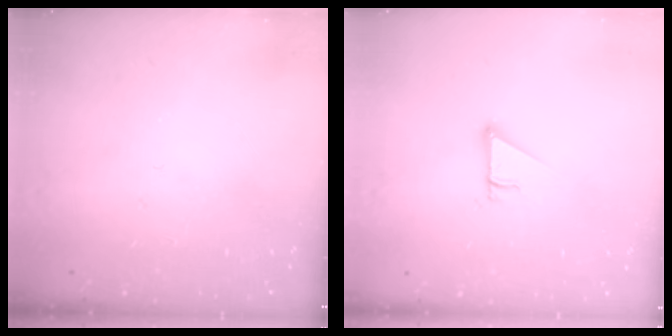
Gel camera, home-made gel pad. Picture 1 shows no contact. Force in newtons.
{"total": 2.5, "press": 2.5, "slide": 0.2}